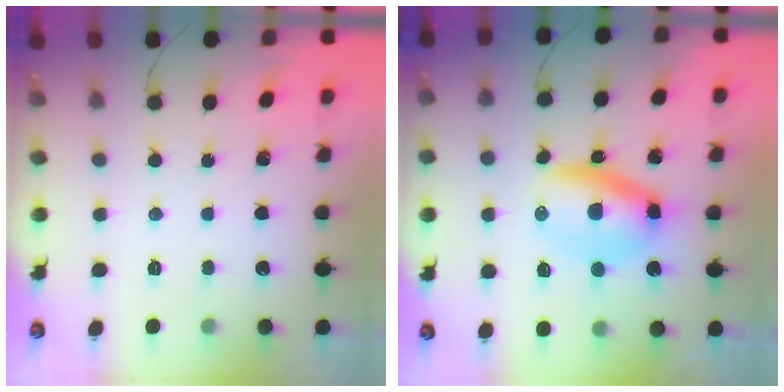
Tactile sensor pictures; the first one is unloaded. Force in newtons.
{"total": 8.4, "press": 8.1, "slide": 2.0}